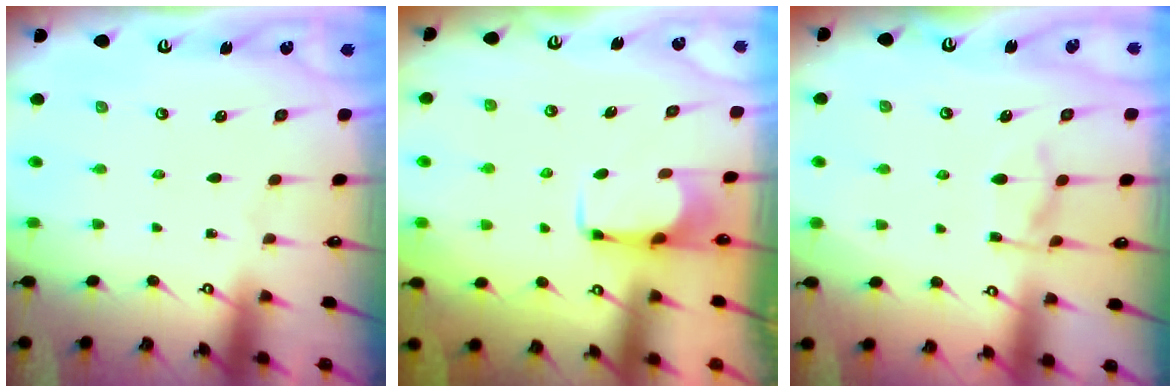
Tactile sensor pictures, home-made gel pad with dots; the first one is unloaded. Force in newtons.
{"total": 2.8, "press": 2.8, "slide": 0.5}
{"total": 5.2, "press": 5.0, "slide": 1.5}